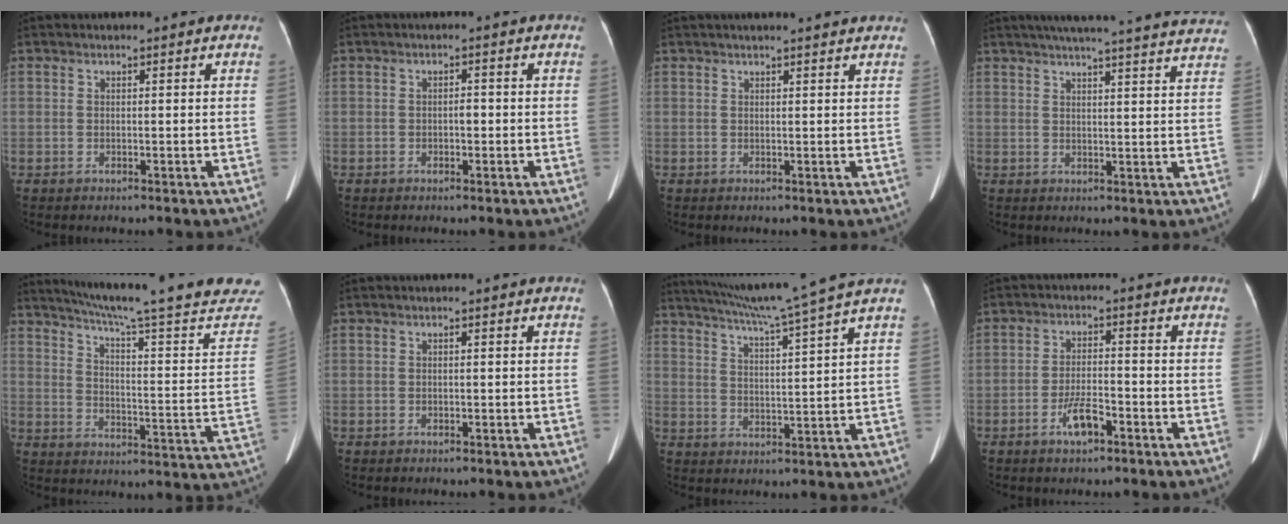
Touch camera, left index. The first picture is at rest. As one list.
[{"total": 1.3, "force": [-0.5, 0.7, 1.0], "torque": [-0.013, 0.003, -0.009]}, {"total": 6.3, "force": [5.6, 0.3, 2.8], "torque": [-0.037, 0.024, 0.061]}, {"total": 26.4, "force": [24.1, 1.6, 10.7], "torque": [-0.159, -0.020, 0.283]}, {"total": 28.7, "force": [25.4, 1.5, 13.2], "torque": [-0.194, -0.083, 0.311]}, {"total": 0.0}, {"total": 12.8, "force": [10.8, -2.8, 6.3], "torque": [-0.112, -0.012, 0.163]}, {"total": 4.4, "force": [-2.6, 1.2, 3.3], "torque": [-0.066, 0.000, -0.048]}]